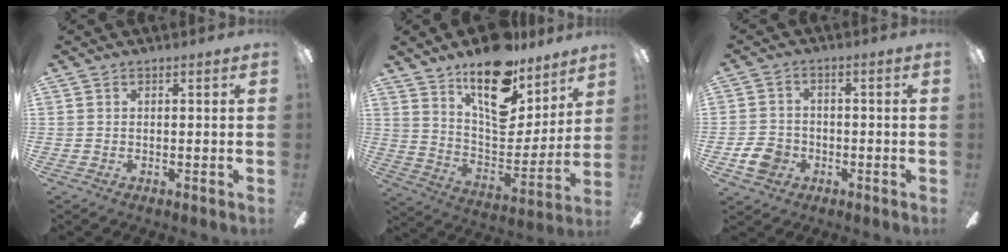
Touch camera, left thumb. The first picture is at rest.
{"total": 19.1, "force": [14.2, 8.3, 9.8], "torque": [-0.154, -0.104, 0.251]}
{"total": 6.1, "force": [-2.4, 5.0, 2.7], "torque": [-0.070, 0.014, -0.045]}